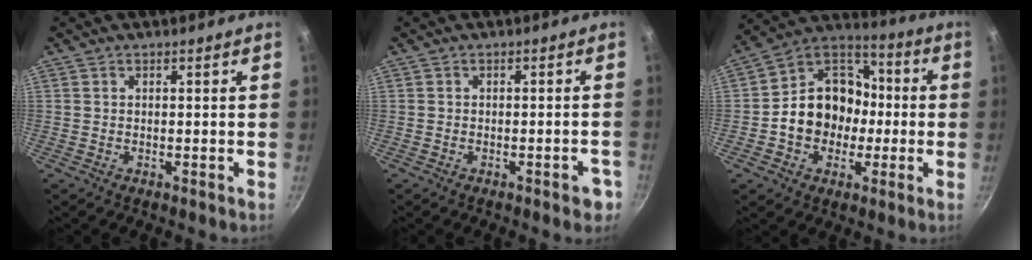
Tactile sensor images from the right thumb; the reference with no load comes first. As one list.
[{"total": 3.2, "force": [-1.7, 1.3, 2.4], "torque": [-0.018, 0.017, -0.016]}, {"total": 16.4, "force": [-2.0, 13.6, 8.9], "torque": [-0.108, 0.045, -0.044]}]